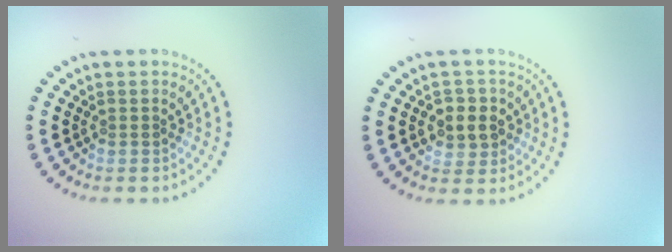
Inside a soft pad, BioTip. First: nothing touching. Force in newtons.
{"total": 2.7, "press": 2.6, "slide": 0.7}